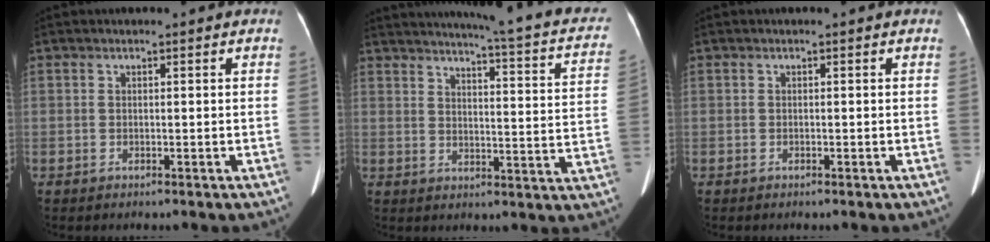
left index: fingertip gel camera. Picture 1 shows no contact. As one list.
[{"total": 21.7, "force": [18.3, 2.3, 11.4], "torque": [-0.153, -0.032, 0.204]}, {"total": 0.0}]